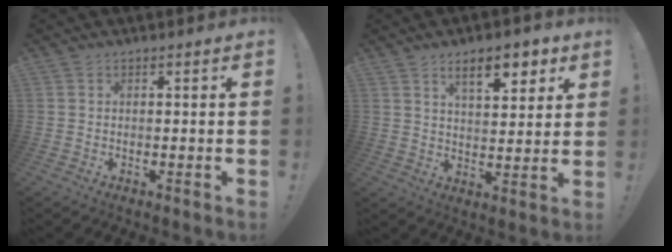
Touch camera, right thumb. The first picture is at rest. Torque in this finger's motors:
{"motor_torque": [0.03, 0.10, 0.25, 0.31, 0.07]}